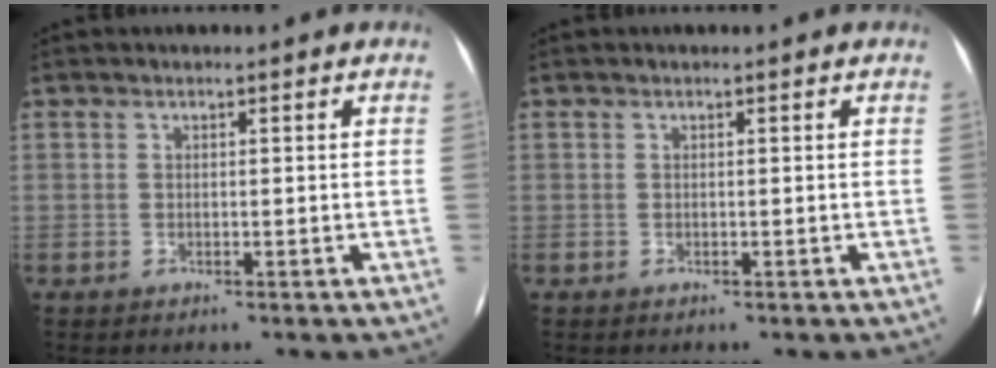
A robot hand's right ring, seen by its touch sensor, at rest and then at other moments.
{"total": 0.0}